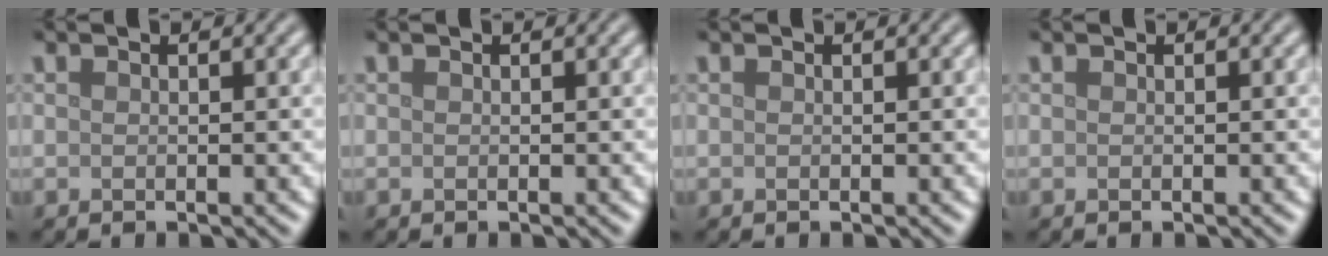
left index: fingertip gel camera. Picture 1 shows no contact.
{"total": 0.0}
{"total": 0.0}
{"total": 0.0}